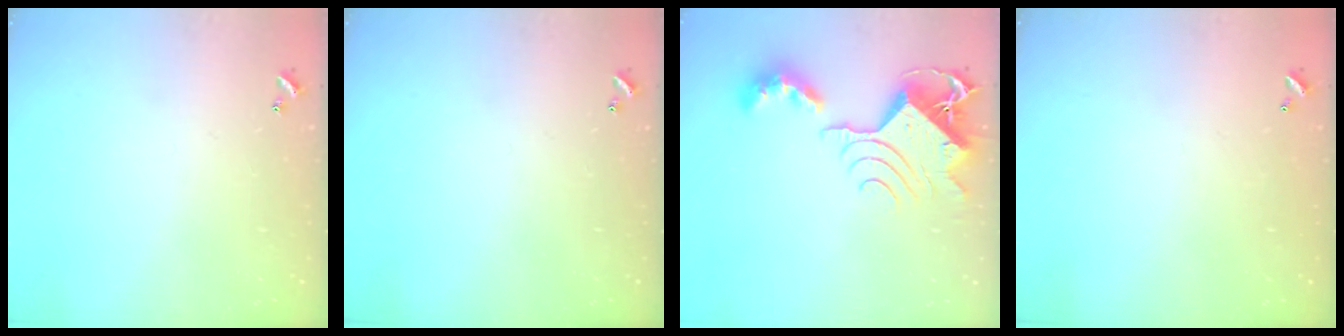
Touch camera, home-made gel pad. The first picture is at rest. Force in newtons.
{"total": 0.0}
{"total": 15.6, "press": 15.5, "slide": 1.7}
{"total": 2.9, "press": 2.9, "slide": 0.1}